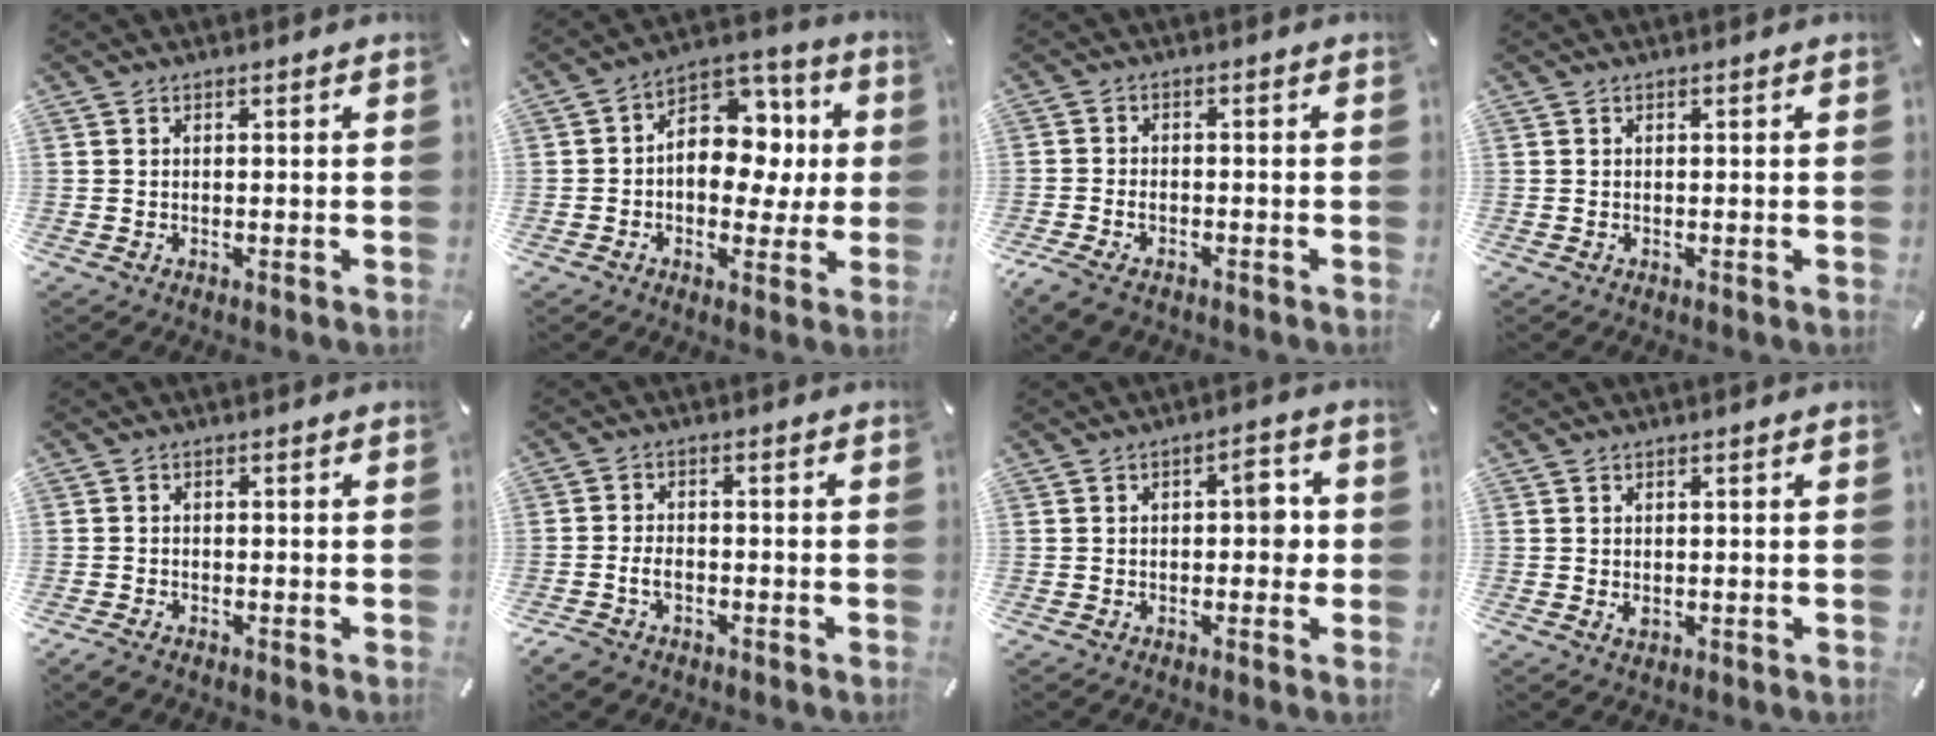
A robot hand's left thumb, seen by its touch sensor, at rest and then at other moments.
{"total": 13.7, "force": [0.6, 10.7, 8.5], "torque": [-0.120, -0.007, 0.016]}
{"total": 3.6, "force": [-2.1, 2.3, 1.9], "torque": [-0.052, 0.005, -0.044]}
{"total": 0.0}
{"total": 1.6, "force": [-1.2, 0.9, 0.6], "torque": [-0.018, 0.003, -0.028]}
{"total": 3.8, "force": [-1.7, 2.6, 2.2], "torque": [-0.051, 0.007, -0.035]}
{"total": 5.1, "force": [0.1, 2.9, 4.2], "torque": [-0.048, 0.004, -0.009]}
{"total": 1.0, "force": [-0.1, 0.8, 0.7], "torque": [-0.013, 0.002, -0.001]}